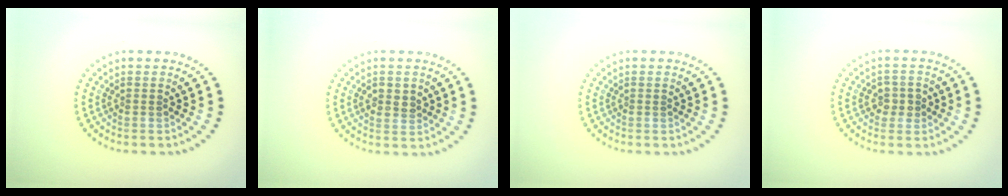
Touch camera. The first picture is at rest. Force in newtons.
{"total": 1.6, "press": 1.6, "slide": 0.3}
{"total": 0.0}
{"total": 1.8, "press": 1.8, "slide": 0.2}